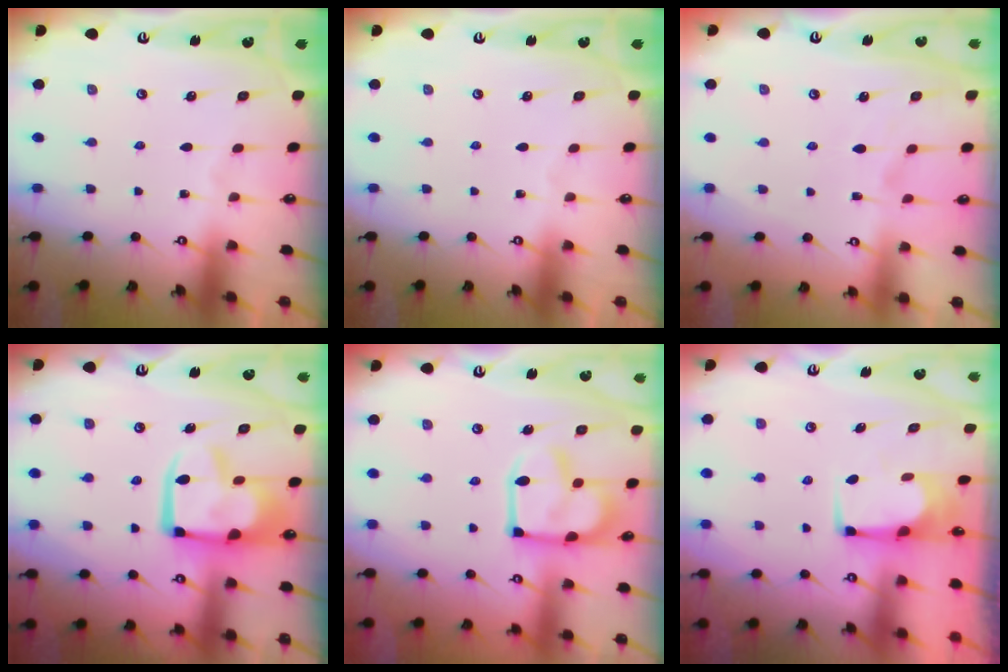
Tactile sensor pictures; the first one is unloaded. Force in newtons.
{"total": 0.0}
{"total": 1.1, "press": 0.4, "slide": 1.1}
{"total": 15.0, "press": 14.9, "slide": 1.6}
{"total": 13.6, "press": 13.6, "slide": 1.3}
{"total": 2.1, "press": 2.1, "slide": 0.2}